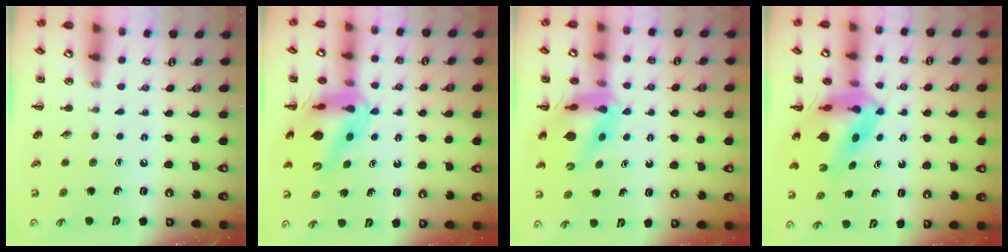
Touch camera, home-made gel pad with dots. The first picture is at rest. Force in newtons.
{"total": 14.4, "press": 13.9, "slide": 4.1}
{"total": 11.2, "press": 10.7, "slide": 3.4}
{"total": 7.8, "press": 7.4, "slide": 2.4}